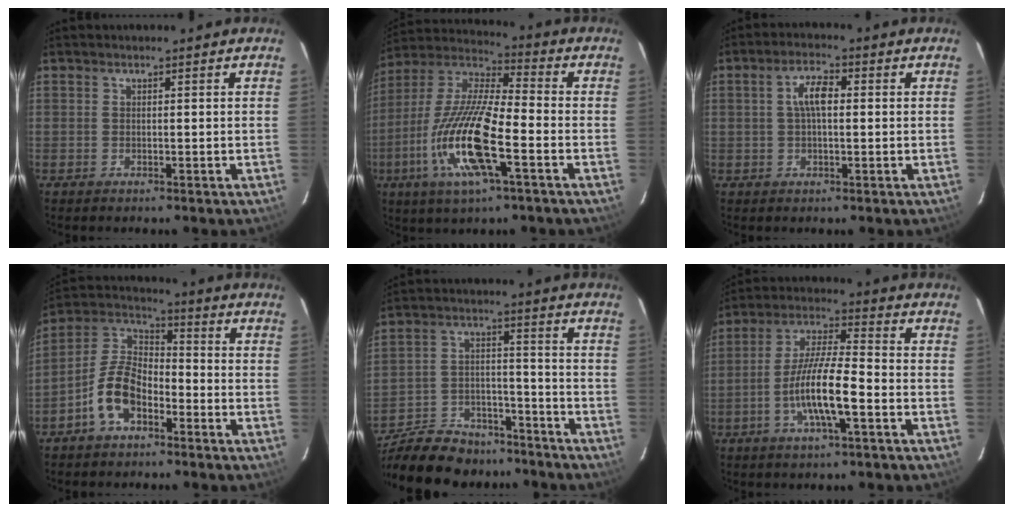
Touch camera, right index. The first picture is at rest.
{"total": 18.5, "force": [-6.7, 4.2, 16.7], "torque": [-0.343, -0.021, -0.140]}
{"total": 4.7, "force": [0.5, 1.9, 4.3], "torque": [-0.084, 0.013, 0.009]}
{"total": 9.9, "force": [-5.2, 5.3, 6.5], "torque": [-0.140, 0.026, -0.099]}
{"total": 22.7, "force": [-18.9, 9.1, 8.7], "torque": [-0.194, 0.019, -0.279]}
{"total": 11.2, "force": [-4.3, 1.6, 10.2], "torque": [-0.203, -0.002, -0.082]}